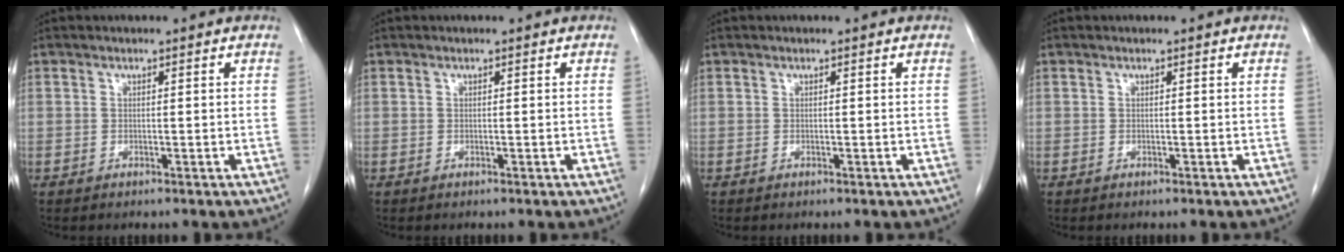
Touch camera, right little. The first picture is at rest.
{"total": 0.0}
{"total": 0.0}
{"total": 0.0}